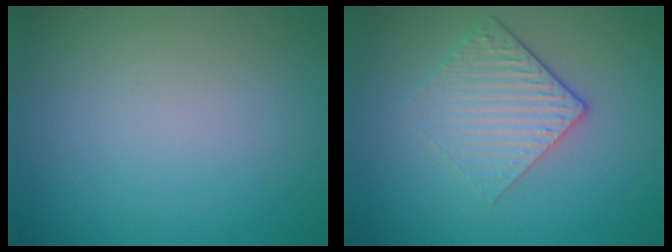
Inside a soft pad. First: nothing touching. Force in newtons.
{"total": 3.8, "press": 2.8, "slide": 2.6}